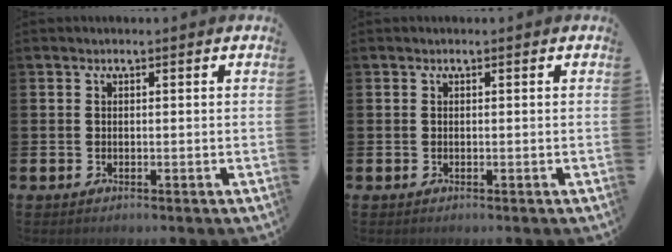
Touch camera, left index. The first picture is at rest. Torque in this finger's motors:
{"motor_torque": [0.00, 0.00, 0.00, 0.00]}